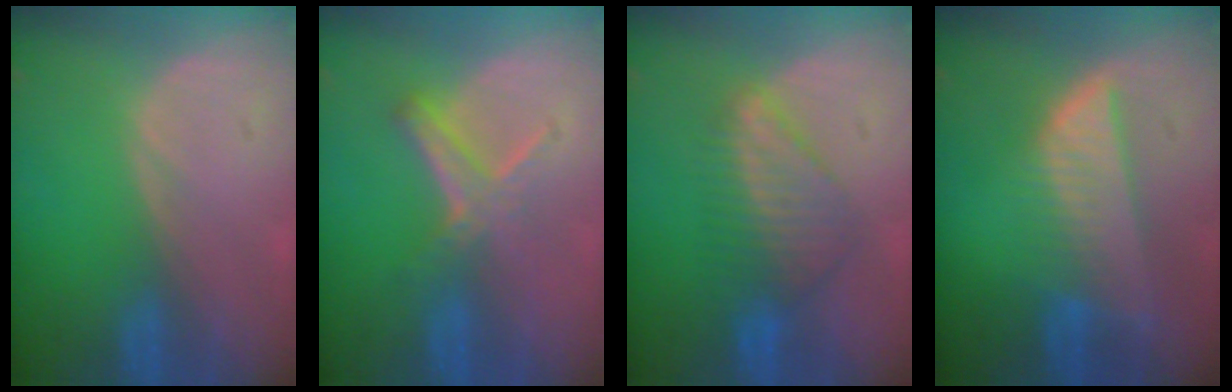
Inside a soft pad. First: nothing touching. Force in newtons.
{"total": 6.0, "press": 5.2, "slide": 3.1}
{"total": 6.7, "press": 6.6, "slide": 1.3}
{"total": 7.9, "press": 7.0, "slide": 3.7}